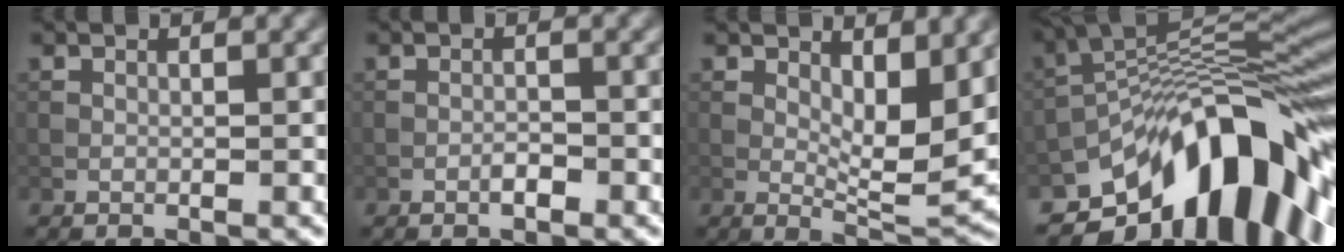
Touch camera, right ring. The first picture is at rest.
{"total": 1.1, "force": [-0.7, 0.3, 0.8], "torque": [-0.014, 0.002, -0.014]}
{"total": 5.9, "force": [1.5, 2.5, 5.2], "torque": [-0.080, -0.011, 0.026]}
{"total": 14.8, "force": [-7.8, 6.2, 10.9], "torque": [-0.166, 0.020, -0.141]}